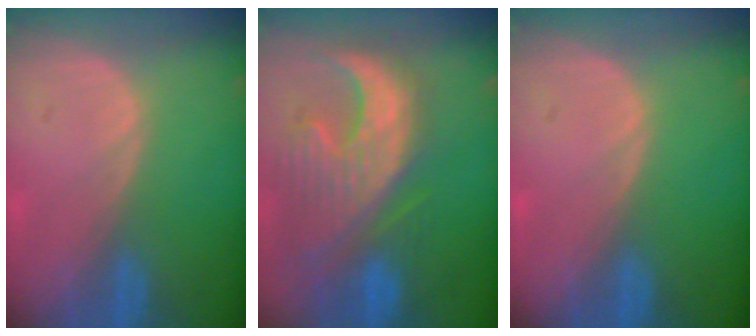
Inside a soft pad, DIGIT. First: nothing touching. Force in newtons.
{"total": 12.8, "press": 11.1, "slide": 6.2}
{"total": 0.0}